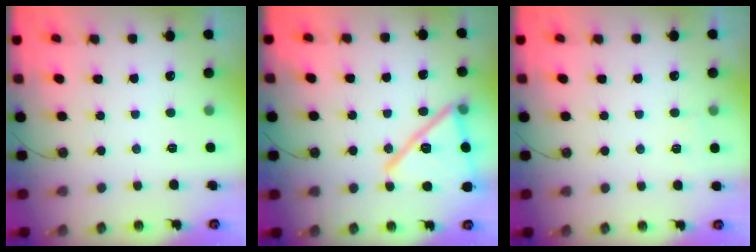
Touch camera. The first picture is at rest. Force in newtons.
{"total": 21.2, "press": 18.4, "slide": 10.5}
{"total": 2.3, "press": 2.3, "slide": 0.4}